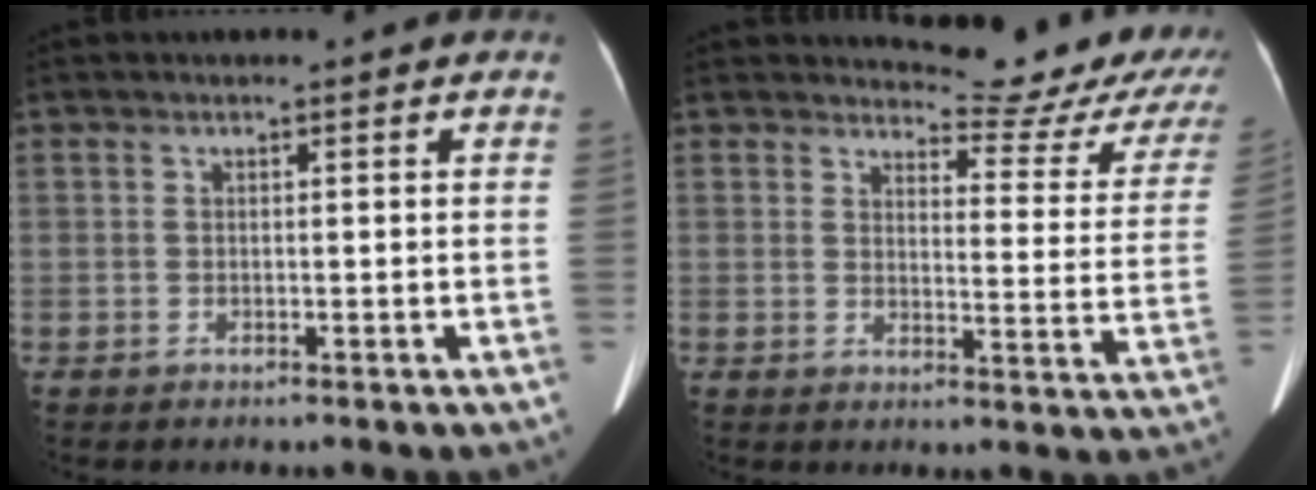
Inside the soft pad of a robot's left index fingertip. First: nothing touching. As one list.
[{"total": 13.8, "force": [13.3, 2.9, 2.0], "torque": [0.004, -0.063, 0.127]}]